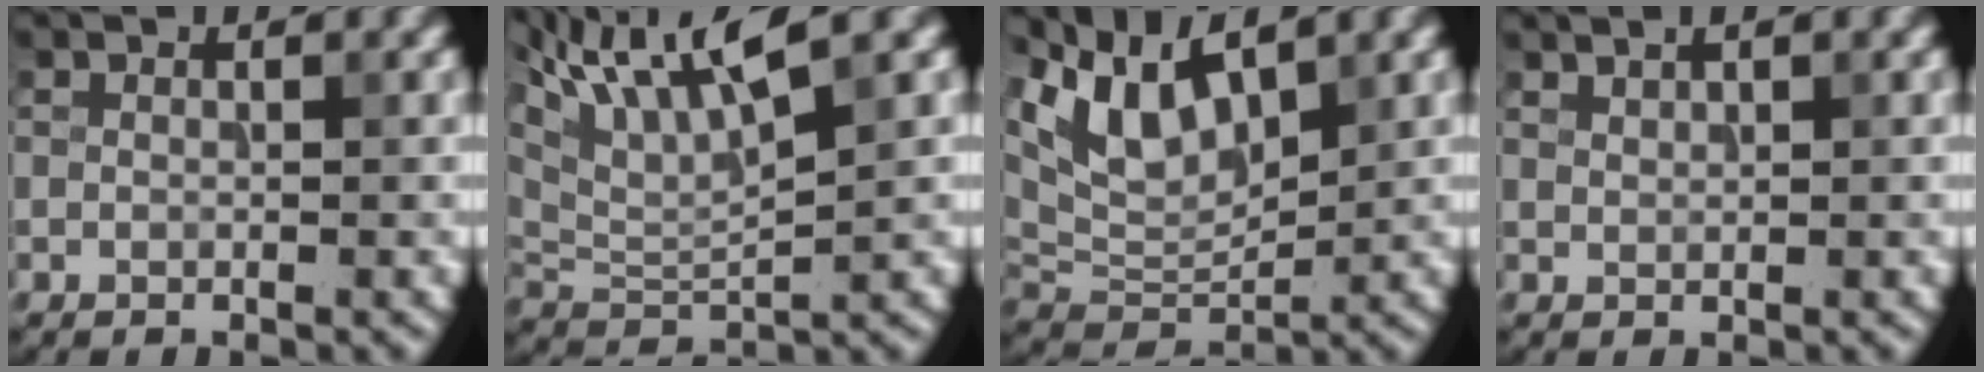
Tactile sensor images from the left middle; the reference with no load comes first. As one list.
[{"total": 9.4, "force": [5.7, 2.3, 7.1], "torque": [-0.146, 0.017, 0.106]}, {"total": 7.0, "force": [4.1, 3.2, 4.8], "torque": [-0.093, 0.002, 0.079]}, {"total": 0.9, "force": [0.8, 0.2, 0.4], "torque": [-0.003, -0.001, 0.014]}]